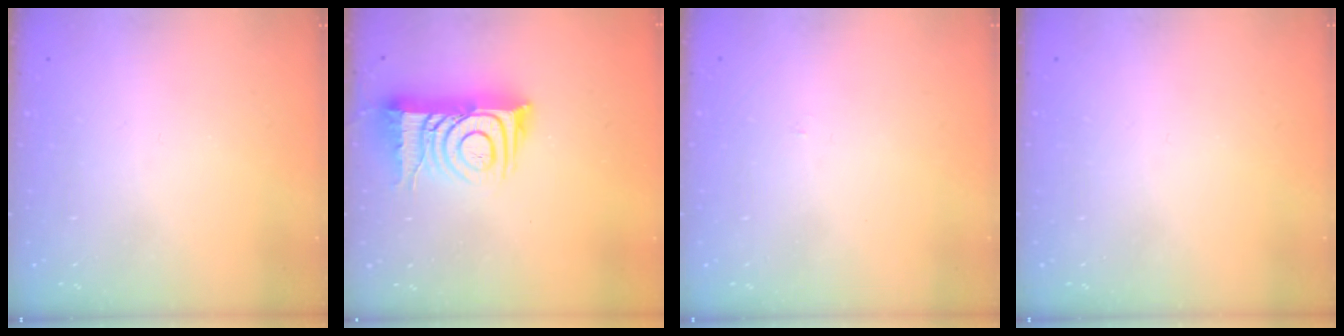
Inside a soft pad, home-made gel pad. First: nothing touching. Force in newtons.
{"total": 14.0, "press": 14.0, "slide": 1.0}
{"total": 2.2, "press": 2.2, "slide": 0.3}
{"total": 0.0}